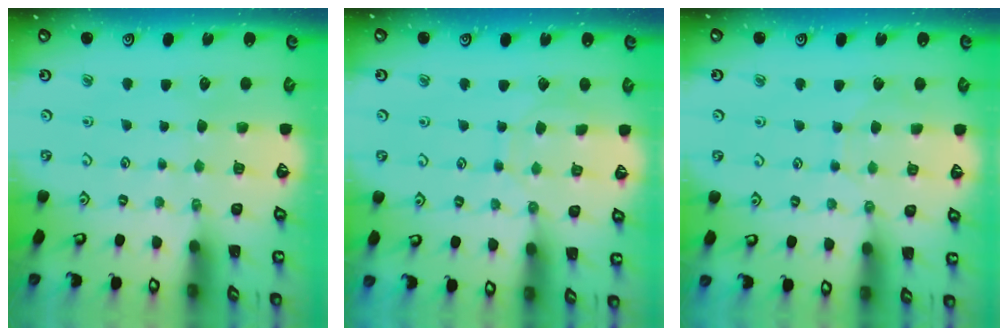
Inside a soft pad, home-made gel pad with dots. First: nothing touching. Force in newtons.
{"total": 7.3, "press": 7.2, "slide": 0.5}
{"total": 2.8, "press": 2.8, "slide": 0.4}